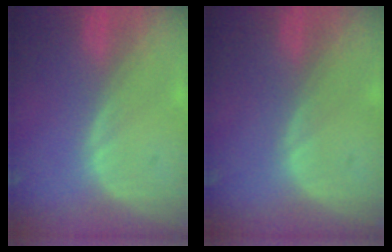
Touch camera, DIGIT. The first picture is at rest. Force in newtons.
{"total": 0.0}